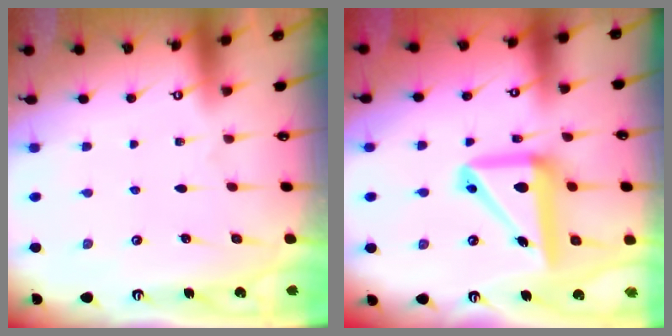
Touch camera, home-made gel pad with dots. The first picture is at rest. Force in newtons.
{"total": 15.0, "press": 14.8, "slide": 2.6}